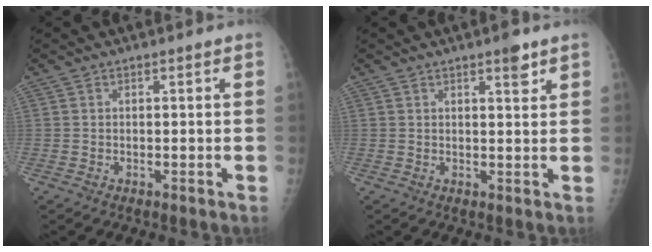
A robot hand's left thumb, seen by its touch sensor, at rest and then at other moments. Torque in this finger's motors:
{"motor_torque": [0.84, -0.05, 0.48, -0.12, 0.08]}